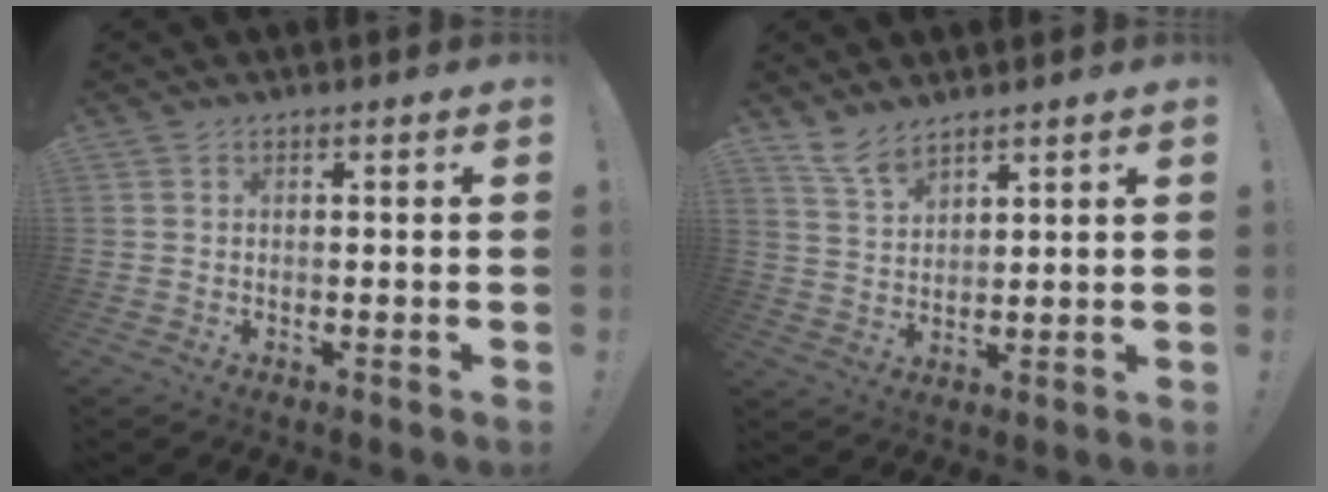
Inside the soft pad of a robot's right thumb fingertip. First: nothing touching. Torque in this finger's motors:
{"motor_torque": [0.19, 0.84, 0.58, 0.43, 0.00]}